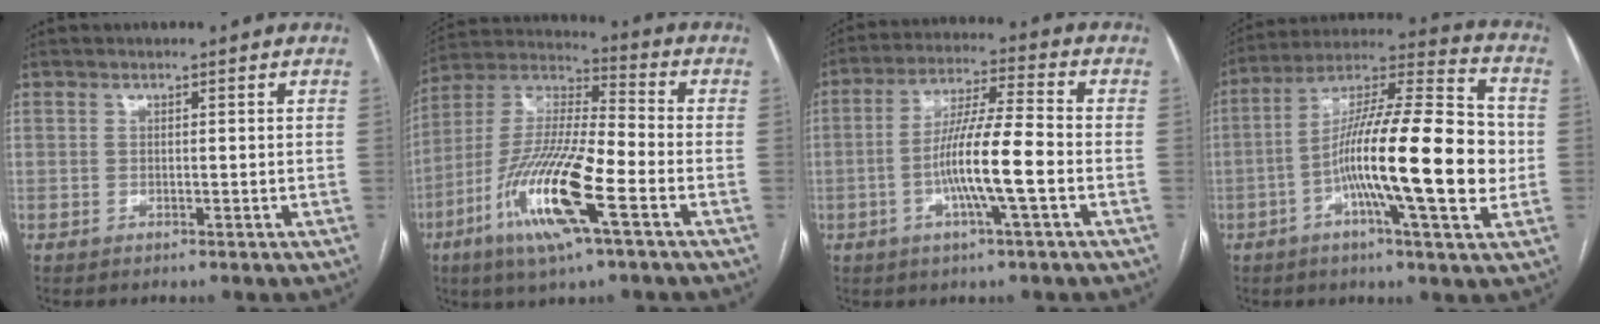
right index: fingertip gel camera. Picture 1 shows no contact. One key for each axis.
{"total": 17.2, "fx": -7.1, "fy": 2.3, "fz": 15.5, "tx": -0.316, "ty": -0.018, "tz": -0.135}
{"total": 10.8, "fx": -2.8, "fy": 0.3, "fz": 10.5, "tx": -0.197, "ty": 0.002, "tz": -0.057}
{"total": 20.7, "fx": -3.2, "fy": 2.2, "fz": 20.3, "tx": -0.336, "ty": 0.007, "tz": -0.060}